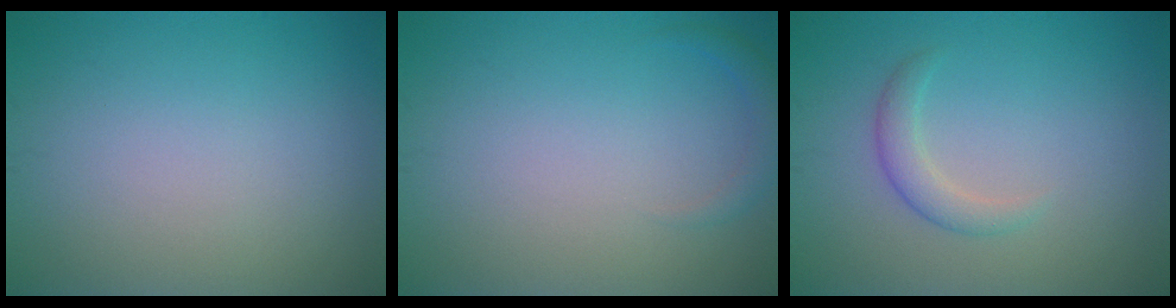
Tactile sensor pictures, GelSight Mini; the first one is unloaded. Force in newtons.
{"total": 1.2, "press": 1.2, "slide": 0.2}
{"total": 2.0, "press": 2.0, "slide": 0.1}